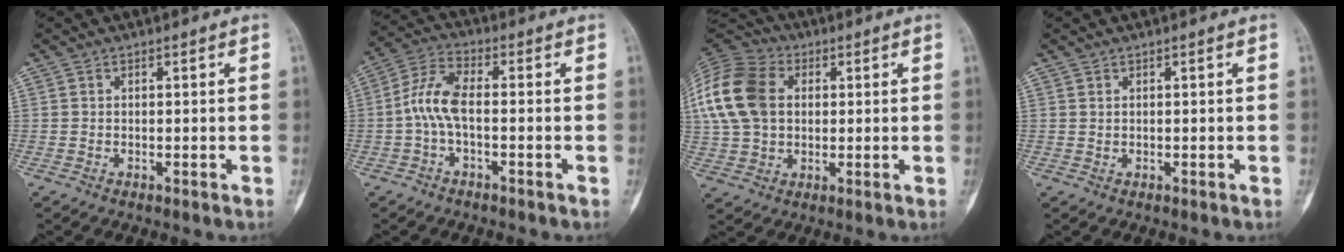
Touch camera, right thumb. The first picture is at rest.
{"total": 7.1, "force": [-1.0, 3.0, 6.4], "torque": [-0.138, 0.030, -0.027]}
{"total": 18.9, "force": [3.3, 13.9, 12.3], "torque": [-0.264, 0.023, 0.060]}
{"total": 0.0}